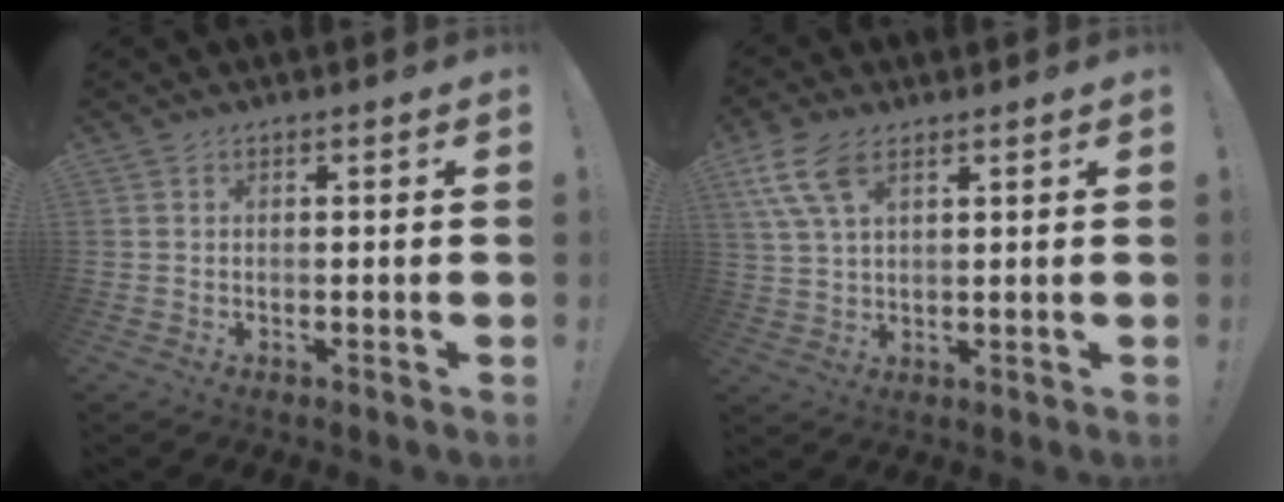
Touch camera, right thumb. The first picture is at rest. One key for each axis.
{"total": 9.9, "fx": 5.0, "fy": 5.0, "fz": 7.0, "tx": -0.144, "ty": -0.009, "tz": 0.096}